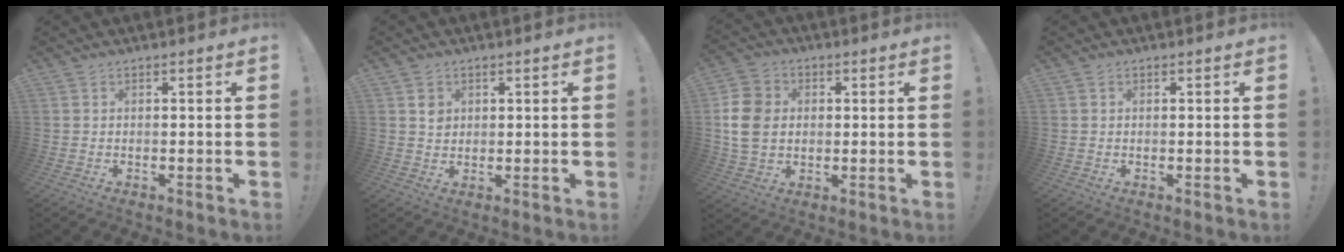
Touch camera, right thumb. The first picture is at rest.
{"total": 2.9, "force": [1.0, 2.5, 1.1], "torque": [0.000, -0.005, 0.014]}
{"total": 11.9, "force": [1.0, 9.6, 6.9], "torque": [-0.131, 0.010, 0.023]}
{"total": 0.0}